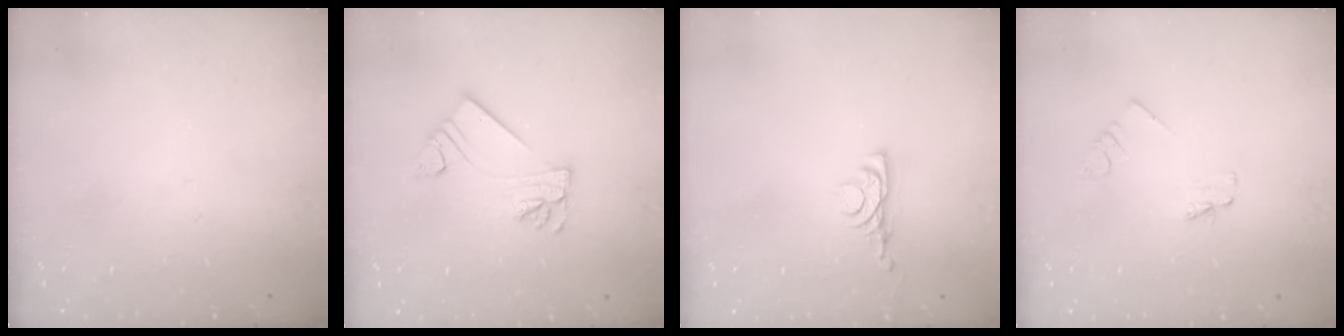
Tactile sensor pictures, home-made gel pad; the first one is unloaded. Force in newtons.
{"total": 7.9, "press": 7.9, "slide": 0.8}
{"total": 4.0, "press": 3.9, "slide": 0.6}
{"total": 1.6, "press": 1.6, "slide": 0.2}